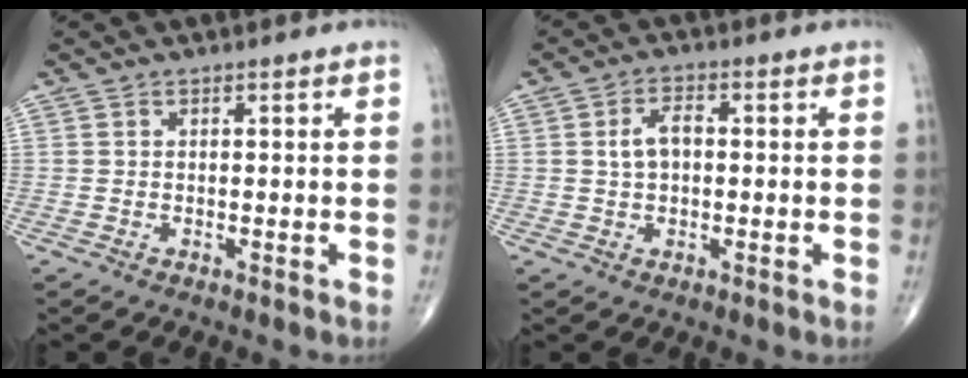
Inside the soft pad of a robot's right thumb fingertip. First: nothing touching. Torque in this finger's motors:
{"motor_torque": [0.03, 0.03, 0.10, 0.01, 0.13]}